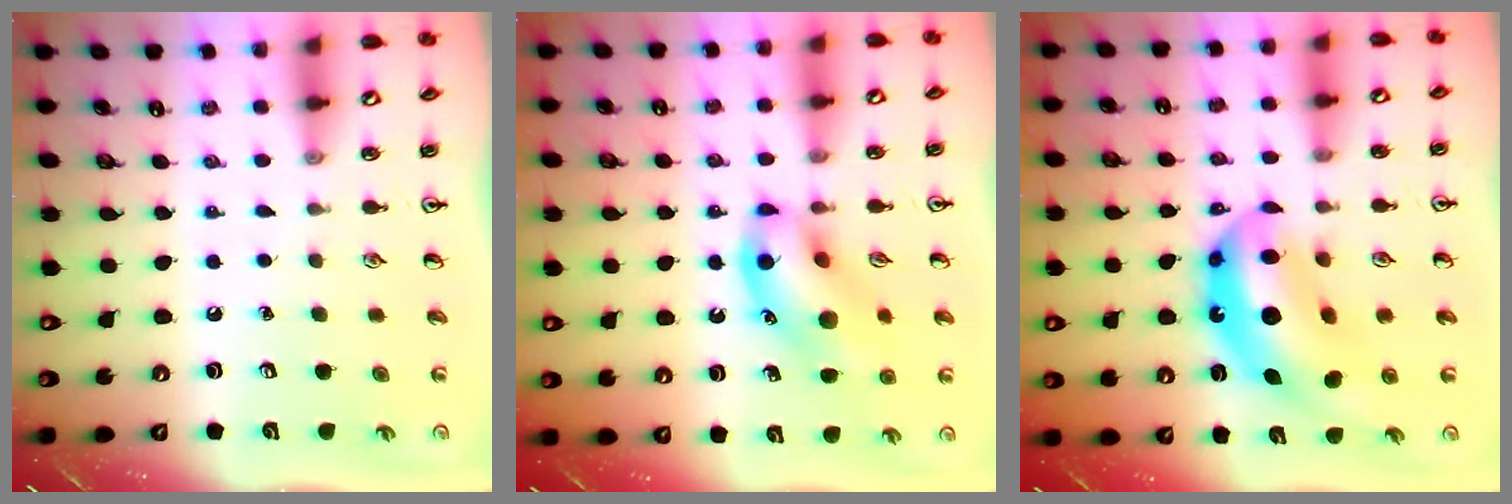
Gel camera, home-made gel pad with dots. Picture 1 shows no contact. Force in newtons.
{"total": 13.6, "press": 13.5, "slide": 1.5}
{"total": 15.4, "press": 14.6, "slide": 4.9}